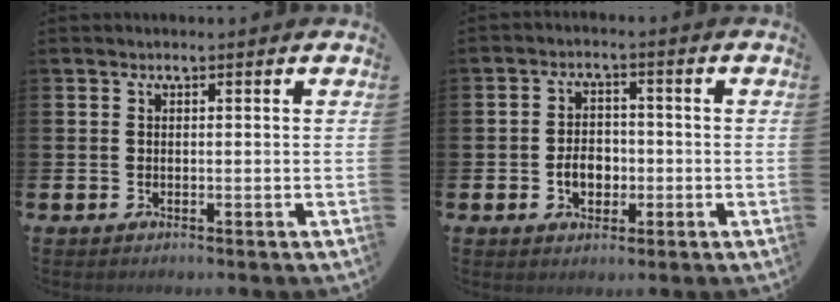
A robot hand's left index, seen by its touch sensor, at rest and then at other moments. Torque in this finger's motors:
{"motor_torque": [0.17, 0.01, 0.12, 0.05]}